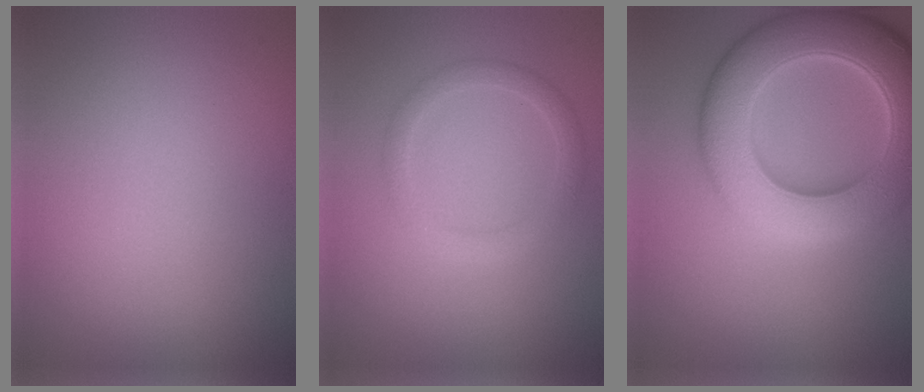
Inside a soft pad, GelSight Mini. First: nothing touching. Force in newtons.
{"total": 2.0, "press": 2.0, "slide": 0.1}
{"total": 10.8, "press": 10.8, "slide": 0.2}